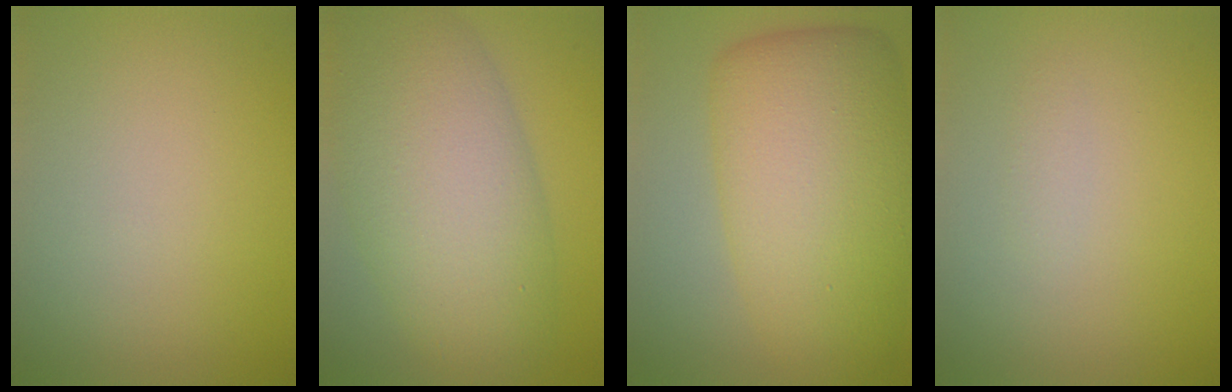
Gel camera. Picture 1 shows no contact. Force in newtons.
{"total": 11.1, "press": 11.0, "slide": 0.8}
{"total": 11.6, "press": 11.6, "slide": 0.3}
{"total": 0.6, "press": 0.6, "slide": 0.0}